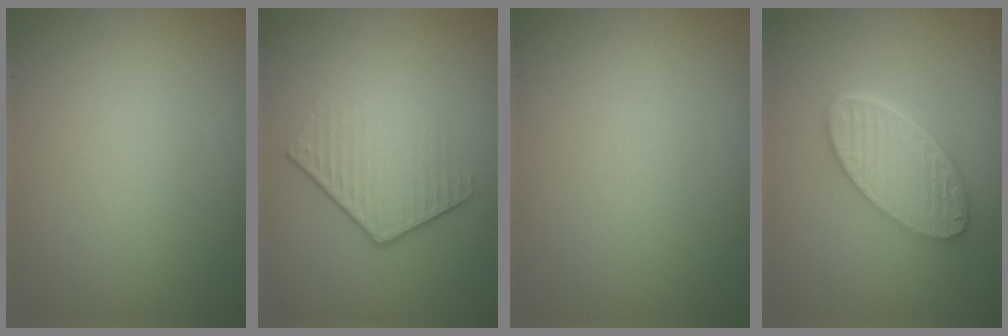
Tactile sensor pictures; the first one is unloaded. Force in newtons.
{"total": 4.2, "press": 2.9, "slide": 3.0}
{"total": 0.0}
{"total": 5.8, "press": 4.5, "slide": 3.6}